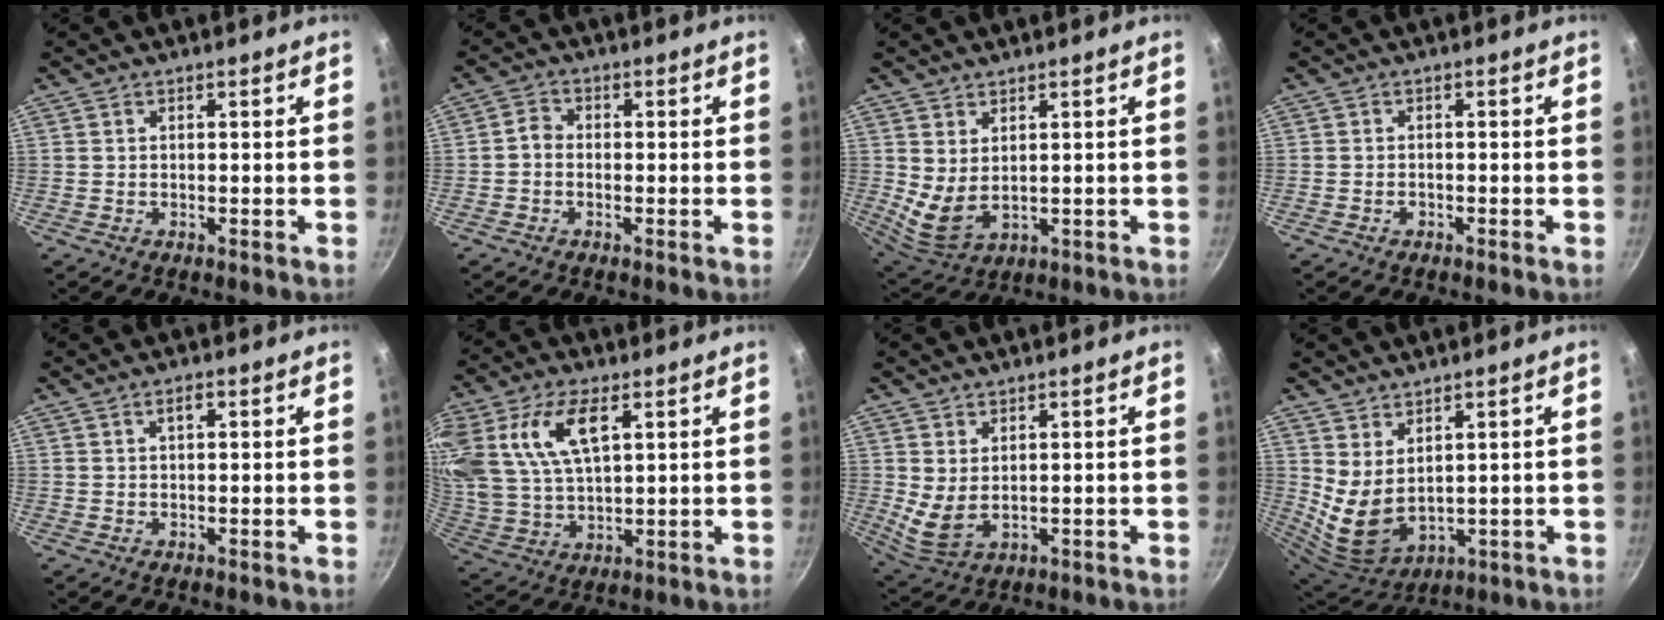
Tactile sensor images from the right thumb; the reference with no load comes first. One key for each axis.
{"total": 2.5, "fx": -0.8, "fy": 2.0, "fz": 1.2, "tx": -0.022, "ty": 0.015, "tz": -0.024}
{"total": 6.2, "fx": 1.6, "fy": 3.9, "fz": 4.6, "tx": -0.079, "ty": -0.032, "tz": 0.046}
{"total": 0.9, "fx": -0.7, "fy": 0.6, "fz": 0.3, "tx": -0.010, "ty": 0.010, "tz": -0.013}
{"total": 1.6, "fx": 0.6, "fy": 0.7, "fz": 1.3, "tx": -0.022, "ty": 0.007, "tz": 0.011}
{"total": 17.0, "fx": 6.4, "fy": 9.1, "fz": 12.8, "tx": -0.260, "ty": -0.004, "tz": 0.132}
{"total": 5.6, "fx": 1.2, "fy": 3.5, "fz": 4.2, "tx": -0.076, "ty": -0.025, "tz": 0.037}
{"total": 8.2, "fx": 2.8, "fy": 5.1, "fz": 5.8, "tx": -0.096, "ty": -0.042, "tz": 0.076}